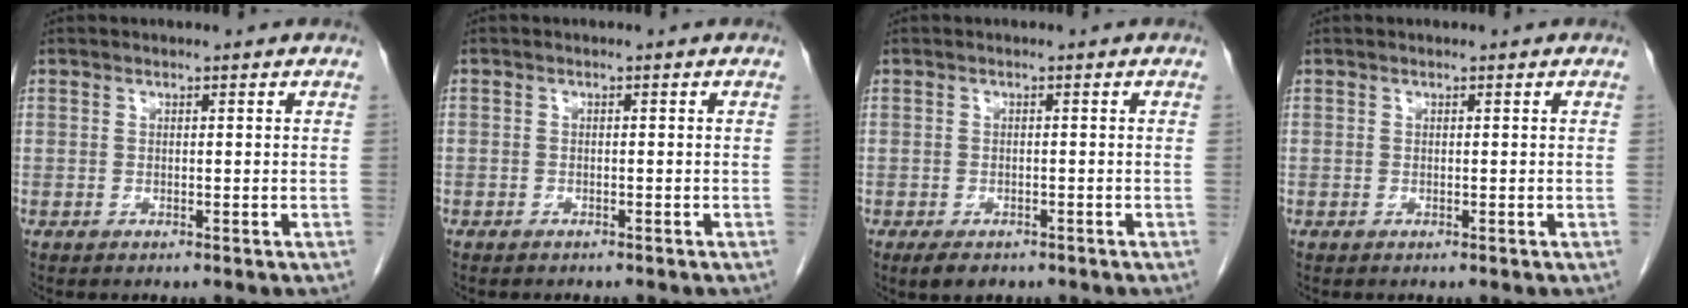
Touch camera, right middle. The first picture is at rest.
{"total": 1.7, "force": [-1.4, 0.9, 0.2], "torque": [-0.003, 0.003, -0.018]}
{"total": 3.2, "force": [-2.2, 1.5, 1.7], "torque": [-0.028, -0.004, -0.028]}
{"total": 0.0}